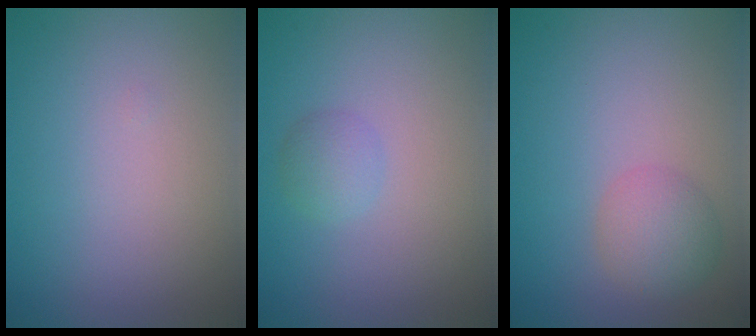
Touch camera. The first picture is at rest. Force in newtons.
{"total": 1.5, "press": 1.5, "slide": 0.1}
{"total": 2.8, "press": 2.8, "slide": 0.1}